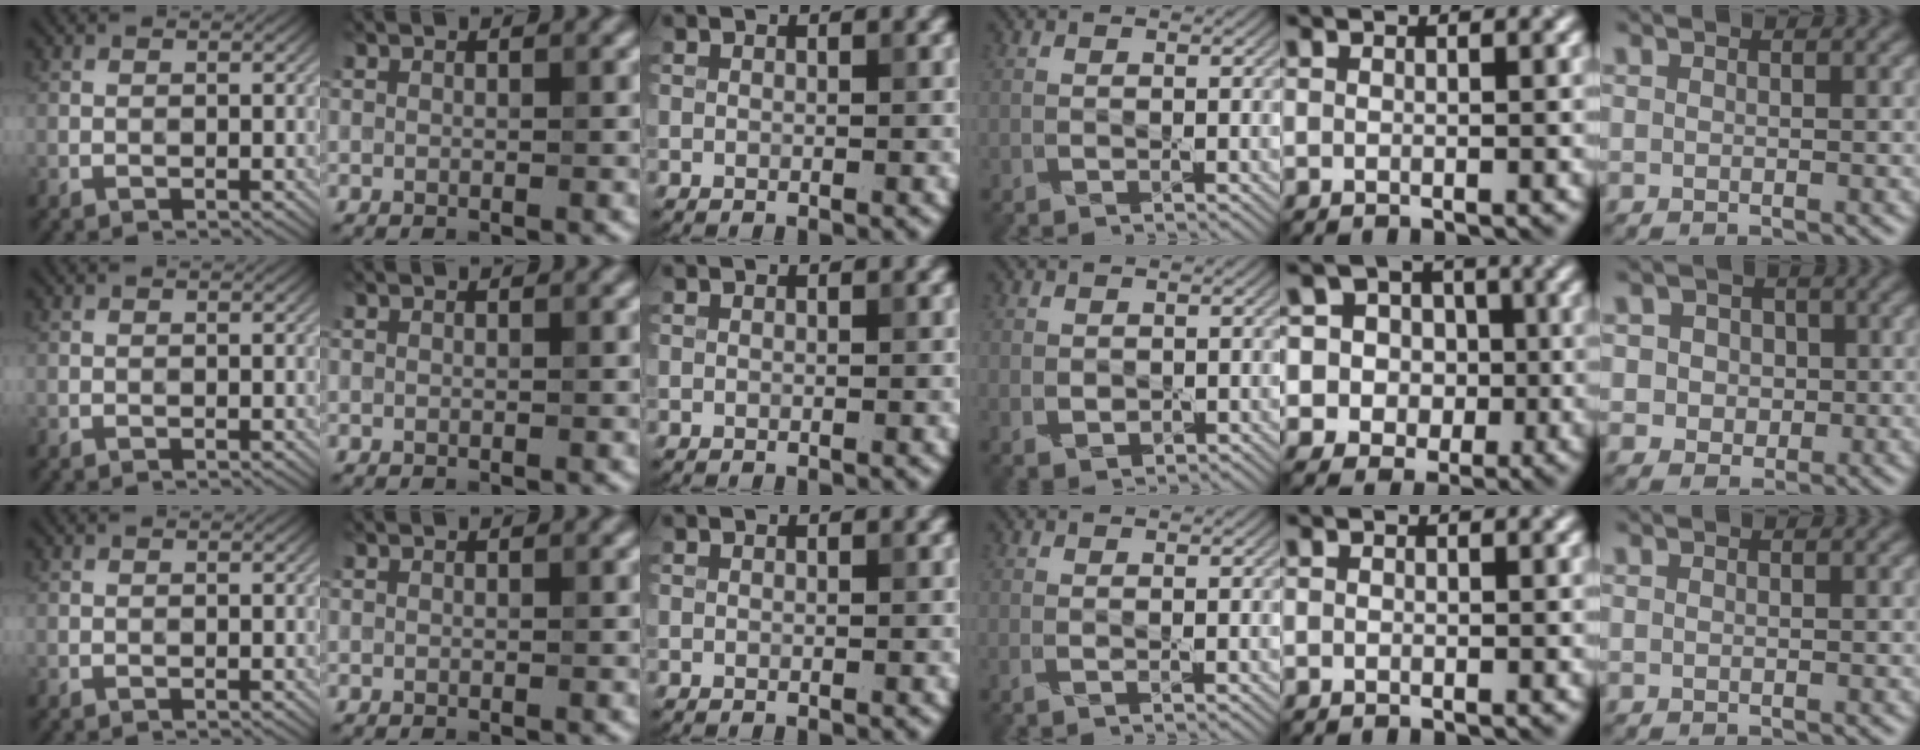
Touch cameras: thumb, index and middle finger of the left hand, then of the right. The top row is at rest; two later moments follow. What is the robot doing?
{"motion": "press", "object": "memory foam"}